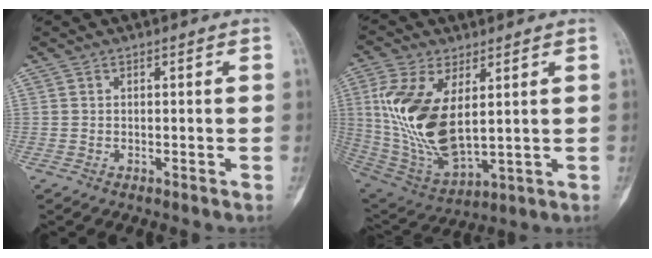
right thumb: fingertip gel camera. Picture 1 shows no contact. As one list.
[{"total": 17.8, "force": [3.4, 9.0, 15.0], "torque": [-0.300, -0.020, 0.082]}]